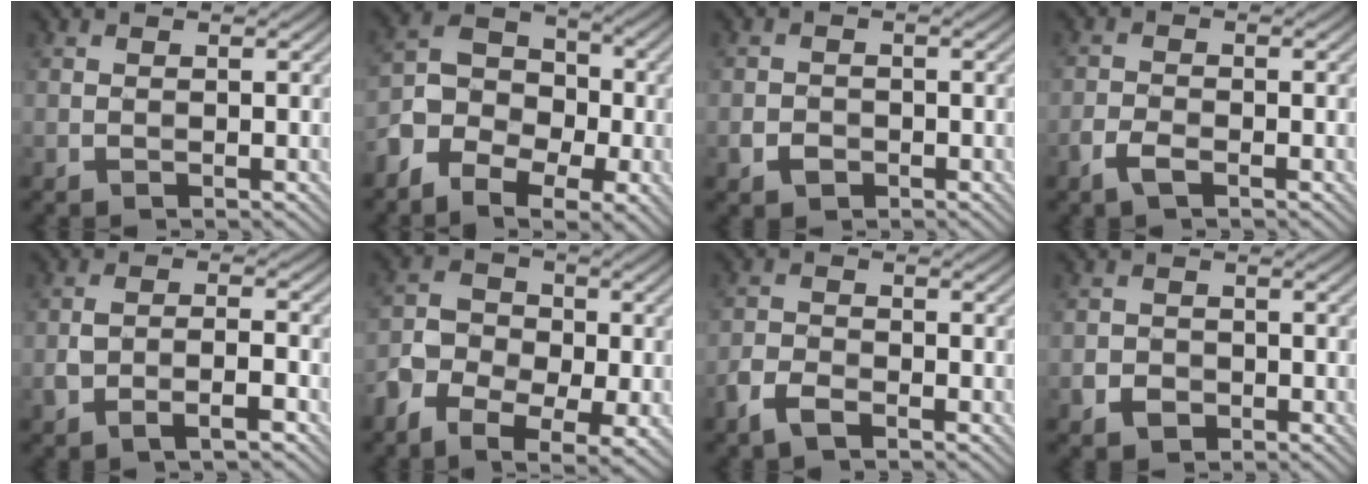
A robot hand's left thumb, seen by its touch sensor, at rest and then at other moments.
{"total": 11.0, "force": [-5.3, 7.2, 6.3], "torque": [-0.136, -0.020, -0.112]}
{"total": 2.0, "force": [-1.1, 1.5, 0.8], "torque": [-0.015, -0.004, -0.021]}
{"total": 2.5, "force": [-1.6, 0.9, 1.7], "torque": [-0.040, -0.002, -0.036]}
{"total": 4.7, "force": [-2.4, 1.7, 3.6], "torque": [-0.074, 0.000, -0.046]}
{"total": 10.1, "force": [-5.1, 6.3, 6.1], "torque": [-0.129, -0.020, -0.105]}
{"total": 3.6, "force": [-2.5, 1.5, 2.1], "torque": [-0.048, -0.004, -0.059]}
{"total": 2.4, "force": [-1.2, 1.9, 0.9], "torque": [-0.012, -0.002, -0.025]}